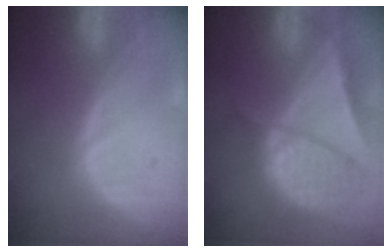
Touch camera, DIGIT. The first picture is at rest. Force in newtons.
{"total": 9.4, "press": 7.9, "slide": 5.1}